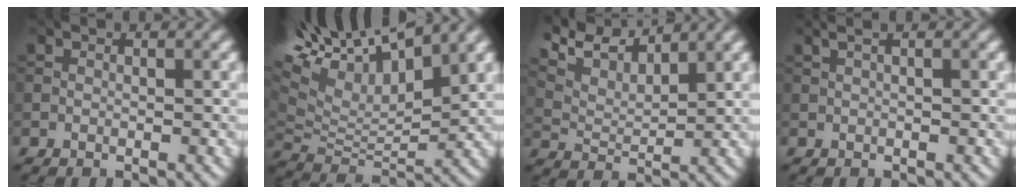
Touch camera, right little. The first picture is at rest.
{"total": 13.2, "force": [8.9, 4.6, 8.6], "torque": [-0.192, 0.037, 0.150]}
{"total": 6.2, "force": [5.3, 1.4, 2.8], "torque": [-0.063, 0.009, 0.093]}
{"total": 2.7, "force": [1.4, 1.2, 1.9], "torque": [-0.018, 0.017, -0.003]}